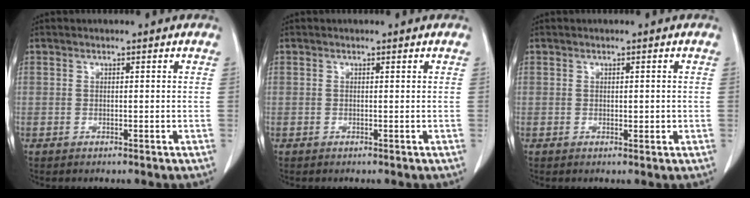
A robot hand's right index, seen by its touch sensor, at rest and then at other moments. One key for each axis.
{"total": 0.0}
{"total": 1.3, "fx": 0.0, "fy": 0.6, "fz": 1.2, "tx": -0.016, "ty": -0.003, "tz": 0.004}